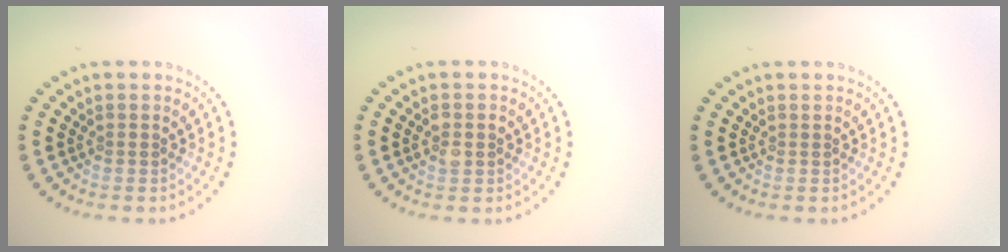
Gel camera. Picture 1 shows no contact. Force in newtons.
{"total": 1.9, "press": 1.9, "slide": 0.1}
{"total": 0.0}